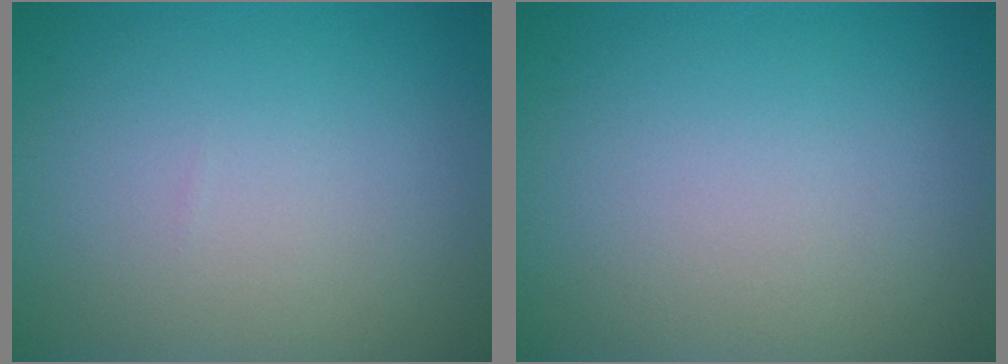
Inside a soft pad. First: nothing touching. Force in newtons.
{"total": 0.0}